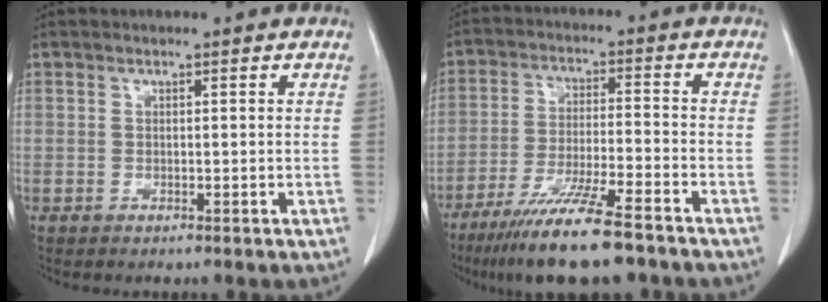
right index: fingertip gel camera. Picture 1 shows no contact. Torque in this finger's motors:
{"motor_torque": [1.08, -1.06, 0.56, 0.19]}